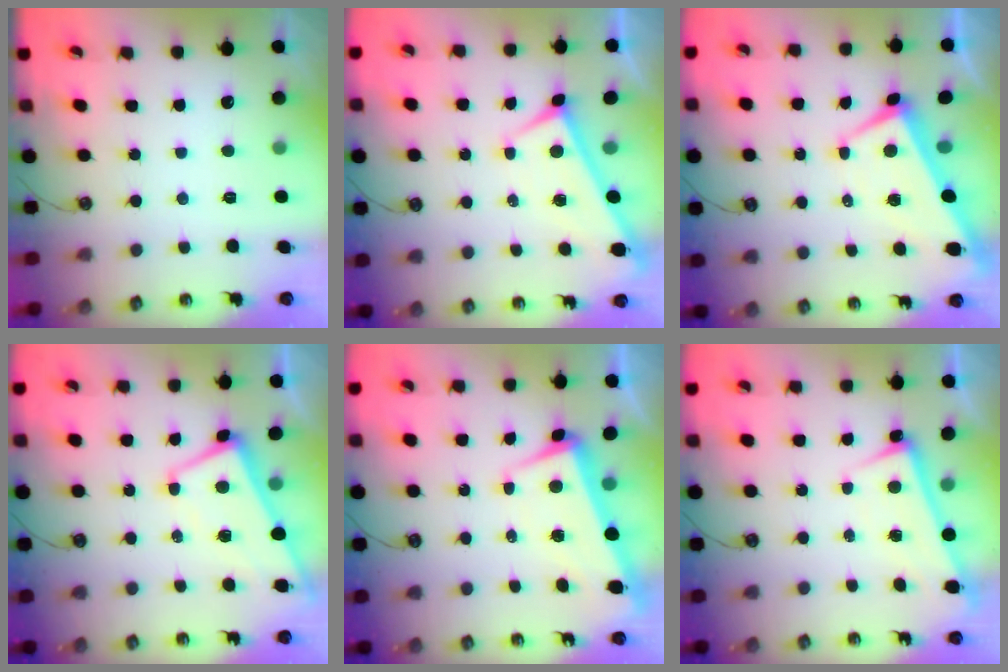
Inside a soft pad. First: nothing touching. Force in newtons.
{"total": 0.0}
{"total": 1.0, "press": 0.1, "slide": 1.0}
{"total": 1.2, "press": 0.9, "slide": 0.7}
{"total": 2.1, "press": 0.6, "slide": 2.0}
{"total": 1.0, "press": 0.4, "slide": 0.9}